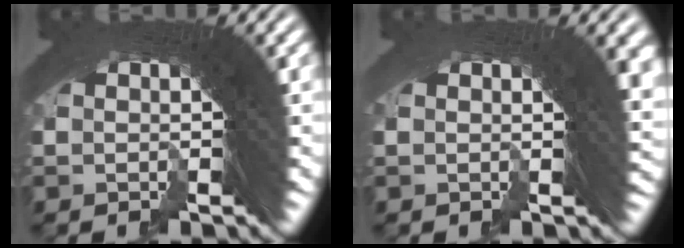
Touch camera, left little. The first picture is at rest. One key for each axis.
{"total": 2.8, "fx": 1.0, "fy": 0.3, "fz": 2.6, "tx": -0.021, "ty": 0.017, "tz": 0.006}